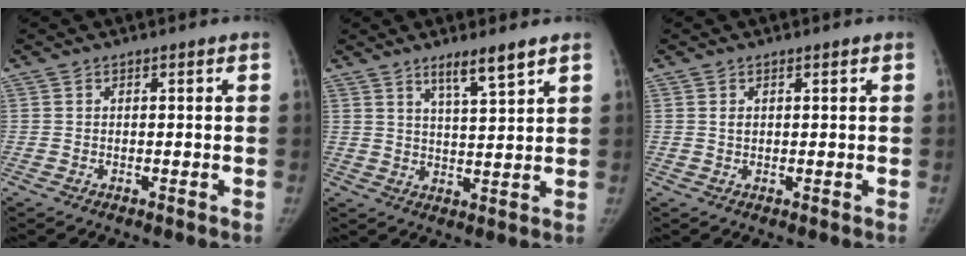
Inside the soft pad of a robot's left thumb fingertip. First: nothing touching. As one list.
[{"total": 5.8, "force": [4.1, 0.3, 4.1], "torque": [-0.067, -0.031, 0.072]}, {"total": 0.8, "force": [0.3, 0.6, 0.5], "torque": [-0.005, 0.000, 0.006]}]